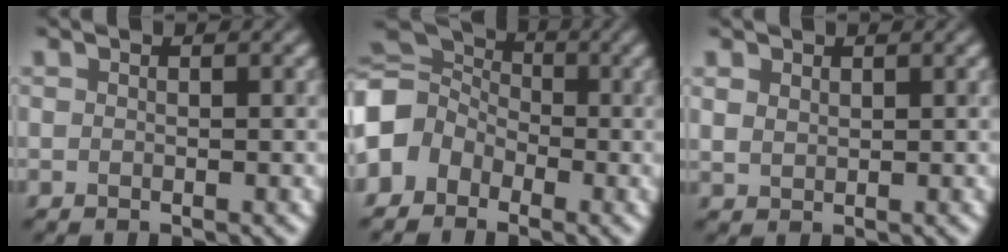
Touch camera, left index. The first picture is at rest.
{"total": 6.6, "force": [-1.7, 5.6, 3.1], "torque": [-0.051, 0.013, -0.050]}
{"total": 1.3, "force": [1.0, 0.7, 0.3], "torque": [-0.009, 0.002, 0.024]}